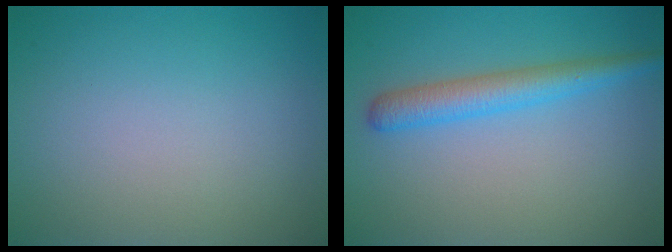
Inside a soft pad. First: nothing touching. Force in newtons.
{"total": 3.4, "press": 3.4, "slide": 0.1}